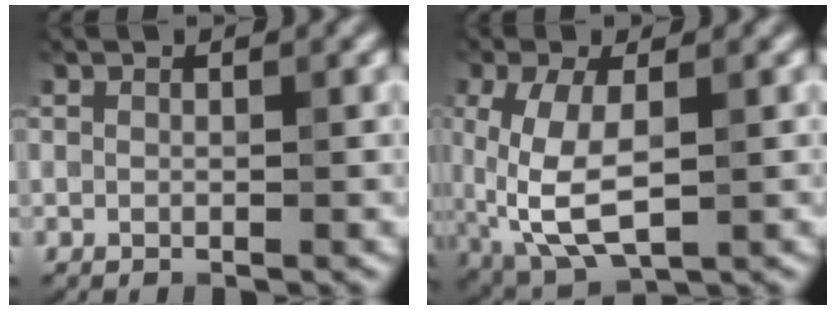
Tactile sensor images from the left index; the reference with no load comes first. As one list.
[{"total": 7.1, "force": [-0.8, 3.4, 6.2], "torque": [-0.151, -0.011, -0.010]}]